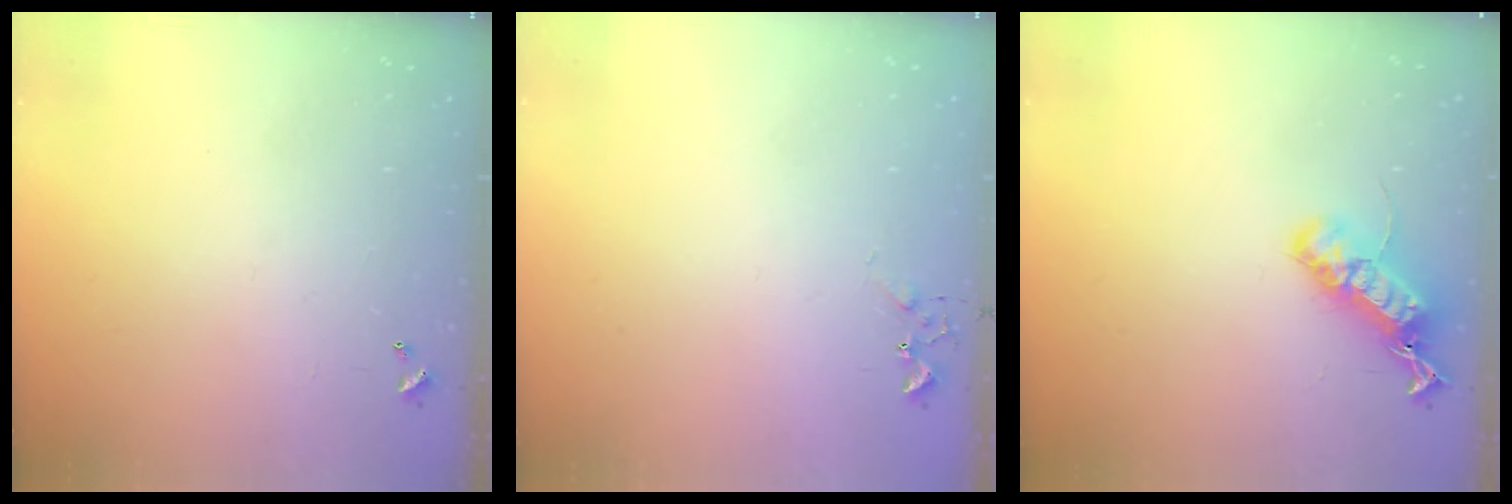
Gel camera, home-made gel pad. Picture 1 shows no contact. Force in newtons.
{"total": 5.2, "press": 5.2, "slide": 0.6}
{"total": 18.4, "press": 18.4, "slide": 0.6}